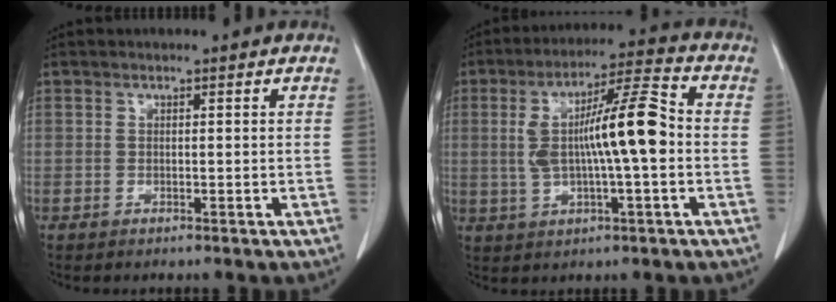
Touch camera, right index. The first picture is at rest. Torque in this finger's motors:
{"motor_torque": [0.71, 0.18, 0.43, 0.21]}